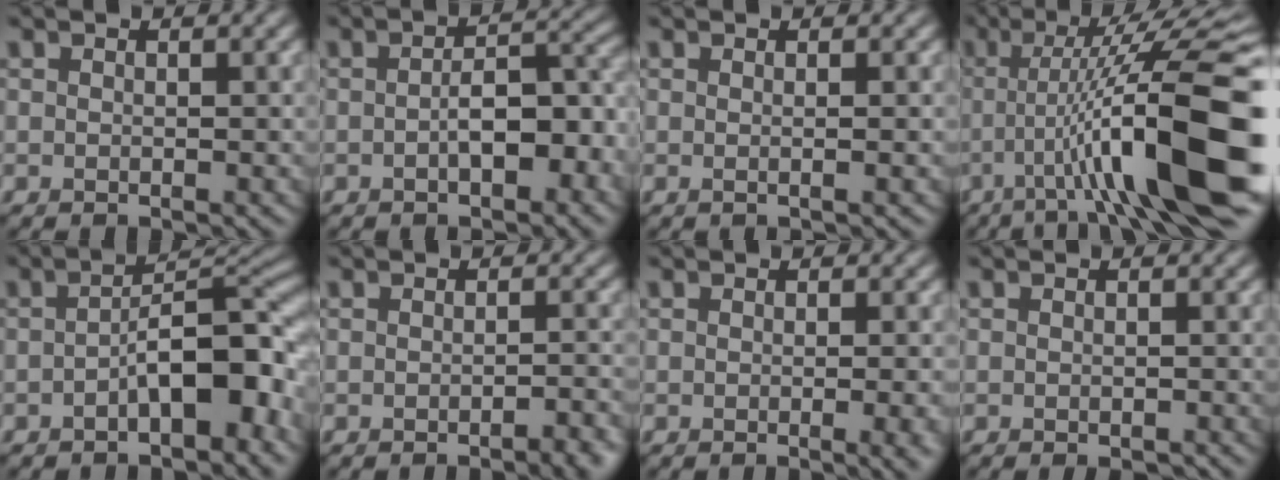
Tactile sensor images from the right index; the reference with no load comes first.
{"total": 5.1, "force": [-1.4, 2.2, 4.4], "torque": [-0.069, 0.006, -0.023]}
{"total": 1.0, "force": [0.0, 0.4, 0.9], "torque": [-0.008, 0.002, -0.003]}
{"total": 14.7, "force": [-2.6, 2.8, 14.2], "torque": [-0.200, 0.022, -0.037]}
{"total": 7.2, "force": [-2.2, 2.9, 6.2], "torque": [-0.081, 0.020, -0.042]}
{"total": 3.3, "force": [-1.9, 1.0, 2.5], "torque": [-0.017, 0.007, -0.023]}
{"total": 4.0, "force": [-0.8, 1.5, 3.6], "torque": [-0.025, -0.007, -0.007]}
{"total": 1.3, "force": [-0.8, 0.2, 1.0], "torque": [-0.010, -0.003, -0.010]}